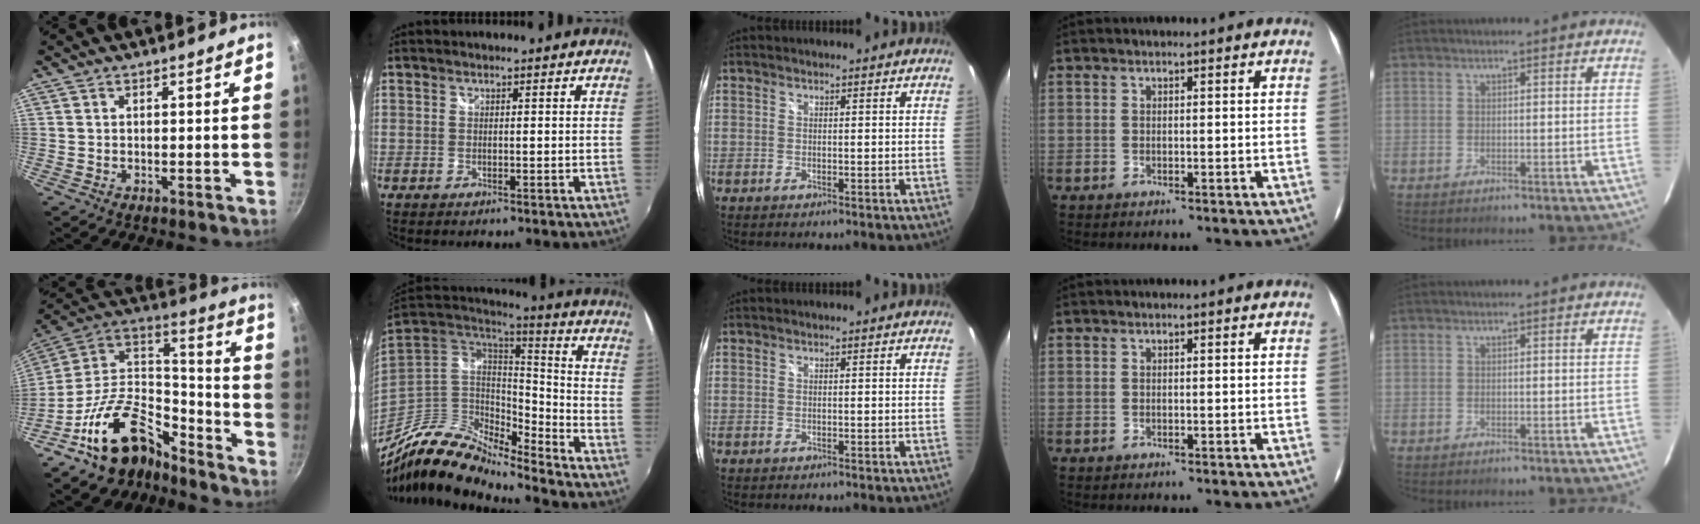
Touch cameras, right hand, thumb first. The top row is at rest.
{"thumb": {"total": 19.5, "force": [-12.7, 10.9, 9.9], "torque": [-0.131, 0.117, -0.225]}, "index": {"total": 15.7, "force": [-12.7, 4.4, 8.2], "torque": [-0.164, -0.014, -0.246]}}